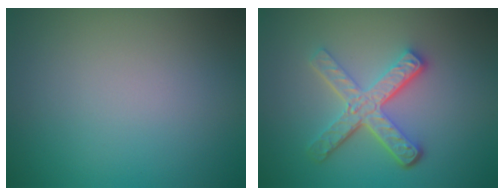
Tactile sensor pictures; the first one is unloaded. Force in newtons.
{"total": 5.0, "press": 3.6, "slide": 3.5}